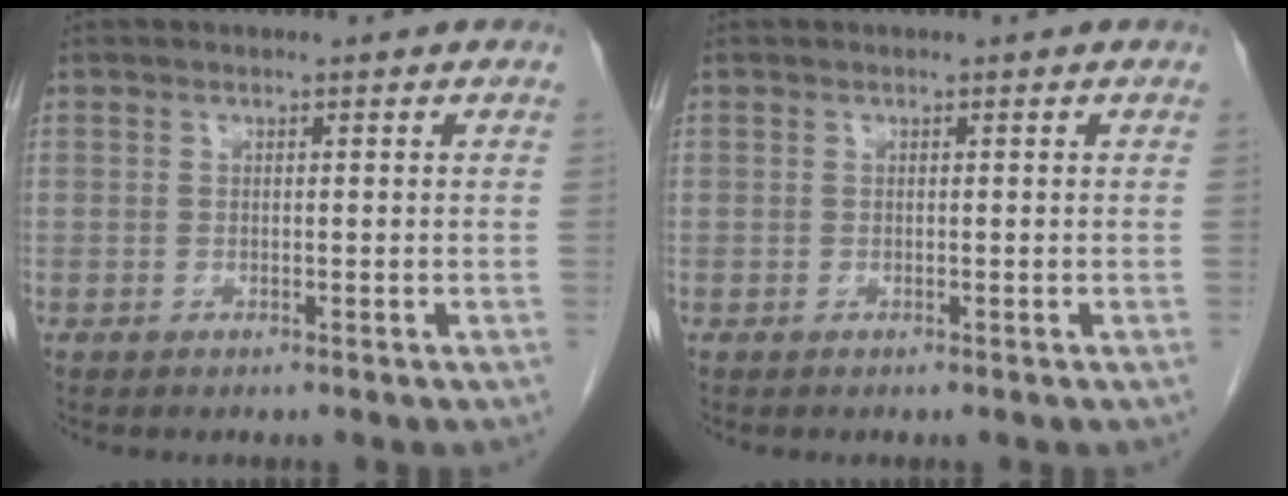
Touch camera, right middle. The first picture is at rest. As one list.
[{"total": 0.0}]